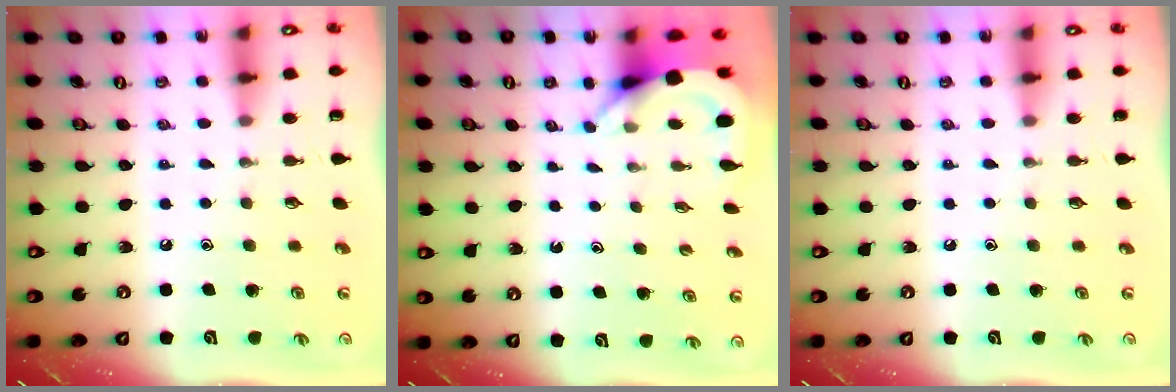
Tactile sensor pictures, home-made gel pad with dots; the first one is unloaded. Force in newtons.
{"total": 3.8, "press": 3.7, "slide": 0.3}
{"total": 0.0}